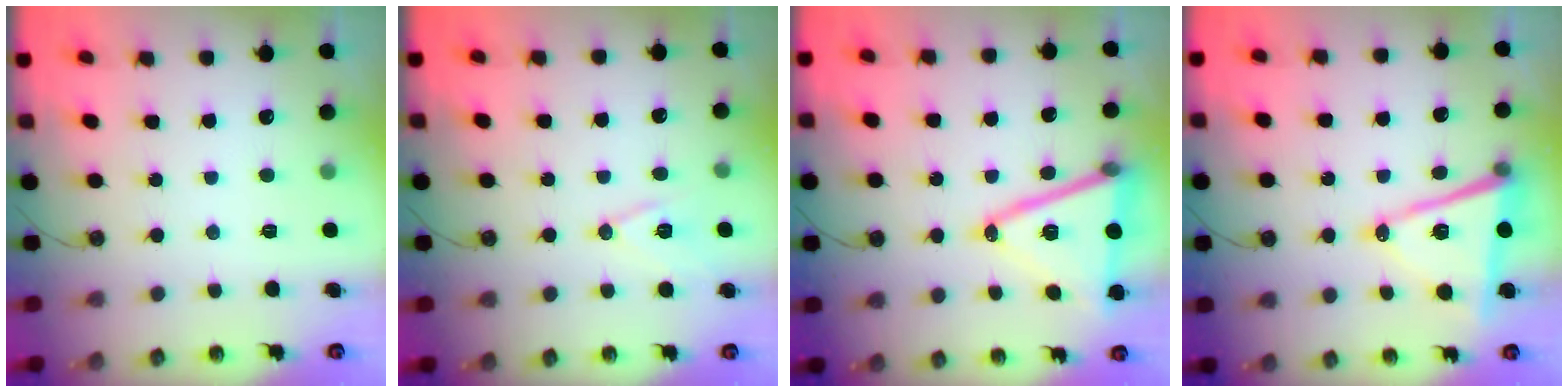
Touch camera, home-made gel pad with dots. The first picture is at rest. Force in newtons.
{"total": 9.6, "press": 9.0, "slide": 3.5}
{"total": 18.1, "press": 17.7, "slide": 3.8}
{"total": 13.2, "press": 12.6, "slide": 4.0}